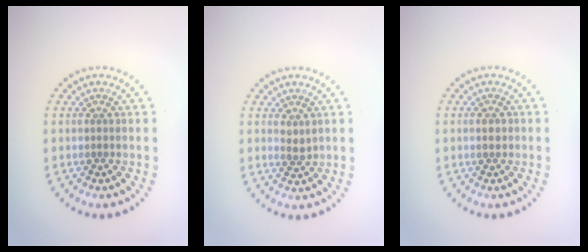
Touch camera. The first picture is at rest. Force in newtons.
{"total": 1.0, "press": 1.0, "slide": 0.4}
{"total": 1.2, "press": 1.2, "slide": 0.0}